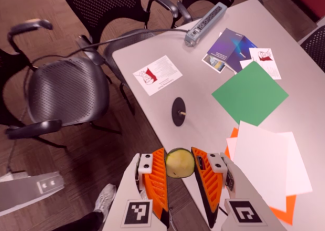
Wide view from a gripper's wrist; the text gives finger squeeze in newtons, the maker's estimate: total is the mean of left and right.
{"total": 7.9, "left": 8.1, "right": 7.8}